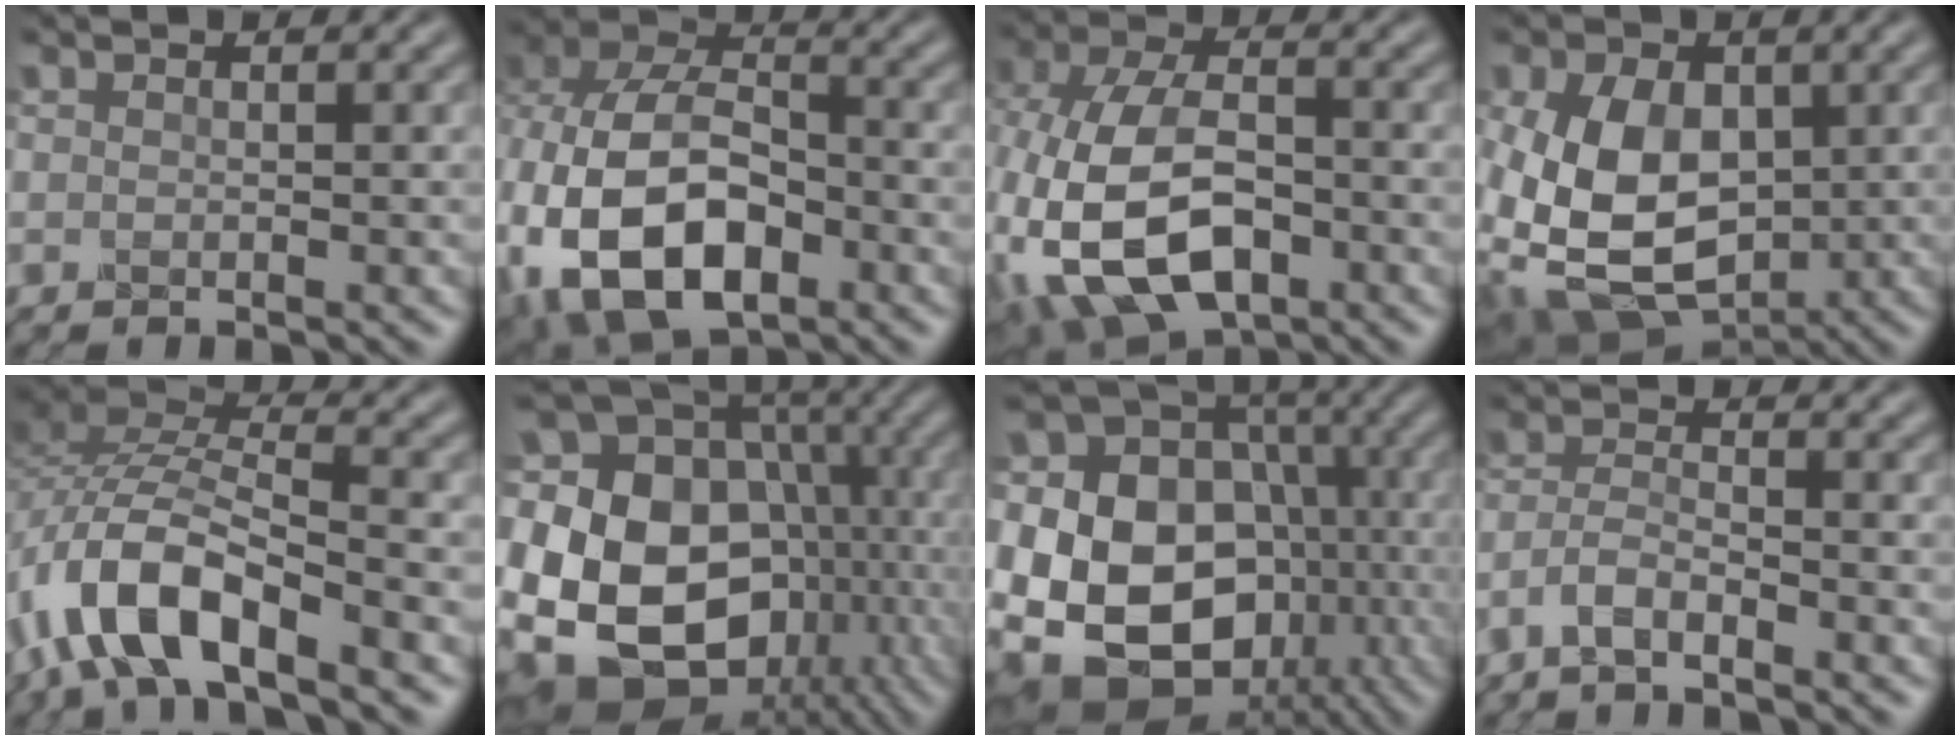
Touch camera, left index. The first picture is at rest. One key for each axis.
{"total": 14.8, "fx": -3.9, "fy": 9.9, "fz": 10.4, "tx": -0.237, "ty": -0.034, "tz": -0.063}
{"total": 12.9, "fx": -3.5, "fy": 8.1, "fz": 9.4, "tx": -0.229, "ty": -0.024, "tz": -0.059}
{"total": 12.7, "fx": -1.0, "fy": 9.4, "fz": 8.5, "tx": -0.167, "ty": -0.021, "tz": -0.013}
{"total": 9.9, "fx": -5.5, "fy": 3.9, "fz": 7.3, "tx": -0.153, "ty": 0.009, "tz": -0.108}
{"total": 19.8, "fx": -1.2, "fy": 15.7, "fz": 11.9, "tx": -0.241, "ty": -0.007, "tz": -0.004}
{"total": 18.6, "fx": -2.0, "fy": 15.5, "fz": 10.0, "tx": -0.202, "ty": 0.006, "tz": -0.032}
{"total": 3.3, "fx": -2.5, "fy": 1.0, "fz": 1.8, "tx": -0.048, "ty": 0.004, "tz": -0.059}